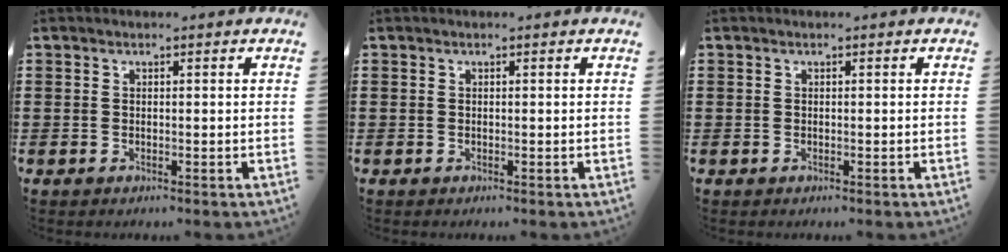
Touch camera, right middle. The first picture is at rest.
{"total": 0.0}
{"total": 0.0}